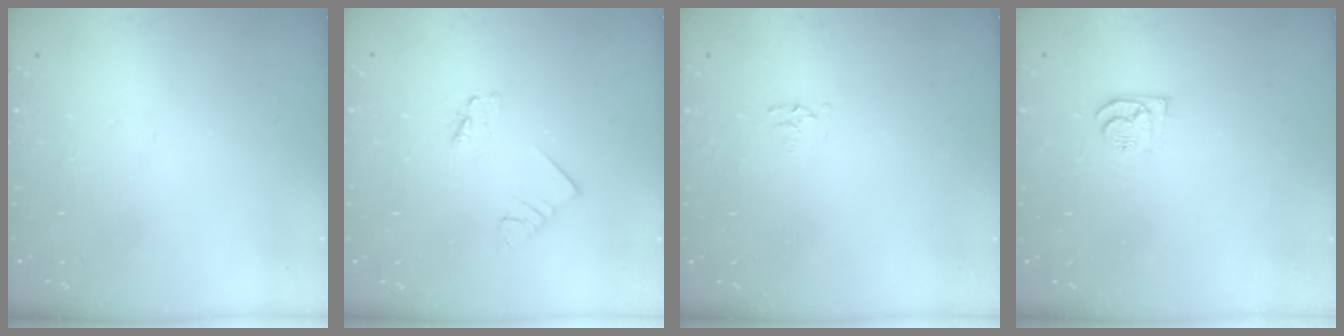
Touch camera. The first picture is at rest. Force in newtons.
{"total": 2.4, "press": 2.4, "slide": 0.1}
{"total": 2.5, "press": 2.5, "slide": 0.4}
{"total": 6.1, "press": 6.1, "slide": 0.4}